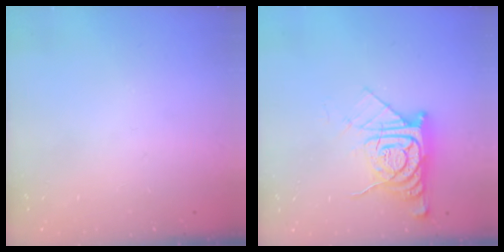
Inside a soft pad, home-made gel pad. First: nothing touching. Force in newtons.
{"total": 11.8, "press": 11.7, "slide": 1.0}